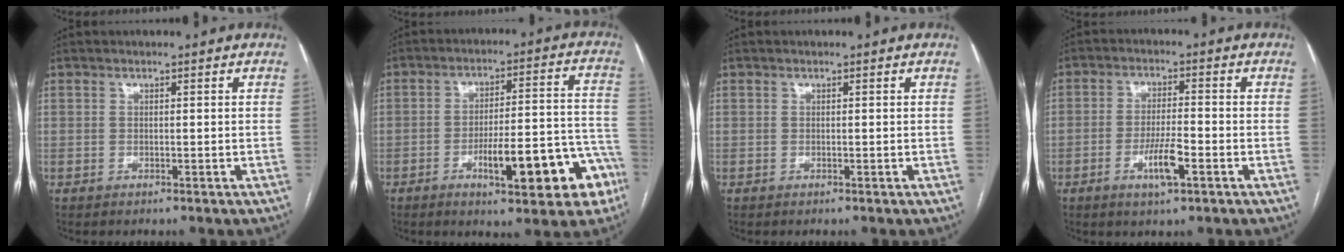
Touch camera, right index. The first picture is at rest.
{"total": 14.6, "force": [-6.8, 3.6, 12.4], "torque": [-0.148, 0.033, -0.086]}
{"total": 0.0}
{"total": 5.8, "force": [-2.5, 1.0, 5.1], "torque": [-0.097, -0.004, -0.043]}